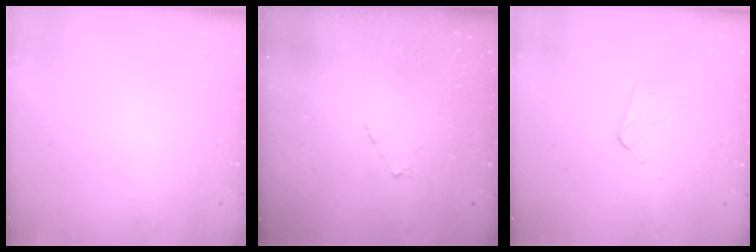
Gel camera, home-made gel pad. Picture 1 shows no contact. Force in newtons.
{"total": 3.0, "press": 3.0, "slide": 0.3}
{"total": 3.3, "press": 3.3, "slide": 0.3}